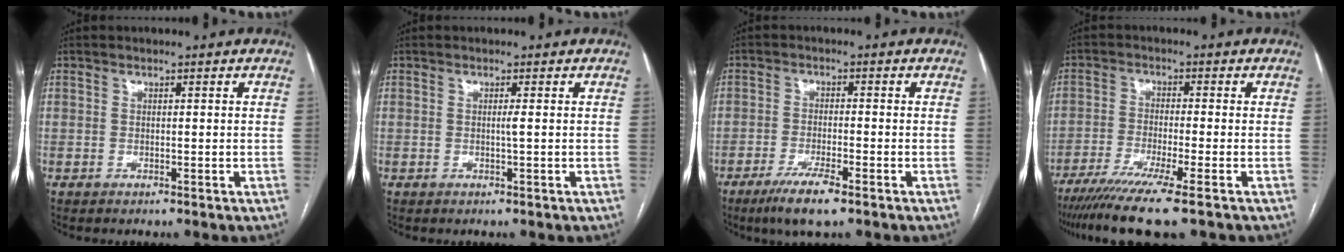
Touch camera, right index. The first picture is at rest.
{"total": 0.7, "force": [0.0, -0.3, 0.7], "torque": [-0.009, -0.001, -0.002]}
{"total": 6.0, "force": [-3.9, 0.6, 4.5], "torque": [-0.092, -0.013, -0.069]}
{"total": 10.6, "force": [-7.6, -0.5, 7.3], "torque": [-0.122, -0.026, -0.123]}